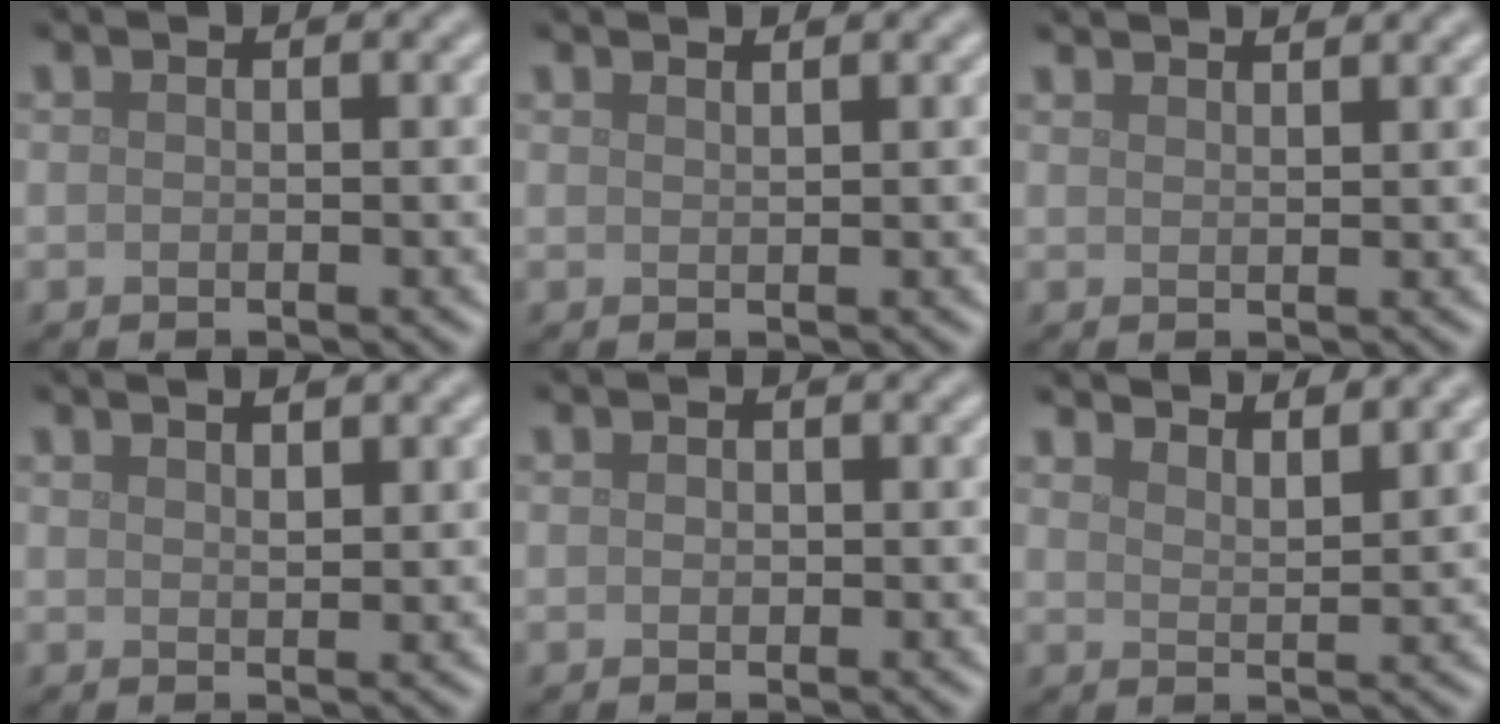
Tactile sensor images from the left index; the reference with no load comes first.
{"total": 1.0, "force": [0.9, 0.2, 0.3], "torque": [0.003, -0.001, 0.010]}
{"total": 3.0, "force": [2.7, 0.7, 1.1], "torque": [-0.002, 0.006, 0.022]}
{"total": 1.7, "force": [1.3, 0.4, 1.1], "torque": [-0.016, 0.002, 0.022]}
{"total": 0.6, "force": [0.1, 0.5, 0.3], "torque": [-0.004, -0.002, 0.000]}
{"total": 5.9, "force": [5.3, 1.2, 2.2], "torque": [-0.020, 0.015, 0.057]}